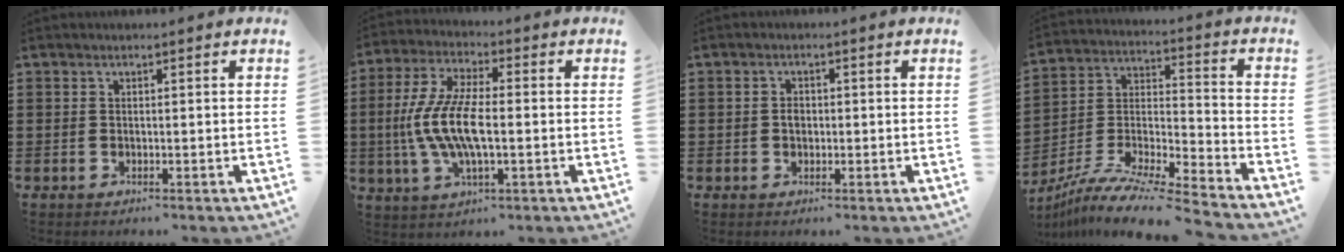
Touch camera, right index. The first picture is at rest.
{"total": 9.6, "force": [-1.4, 3.3, 8.9], "torque": [-0.208, -0.014, -0.033]}
{"total": 1.4, "force": [0.0, 0.9, 1.1], "torque": [-0.021, 0.006, -0.001]}
{"total": 10.6, "force": [-9.6, 0.1, 4.6], "torque": [-0.089, 0.002, -0.194]}